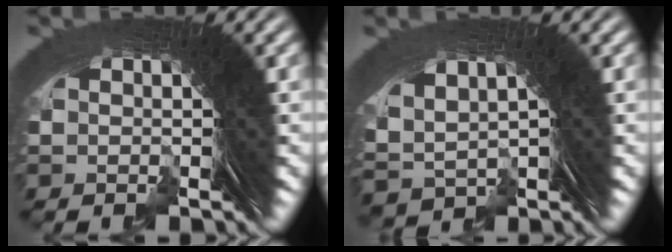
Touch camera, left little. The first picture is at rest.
{"total": 2.6, "force": [1.7, 0.7, 1.9], "torque": [-0.041, -0.006, 0.033]}